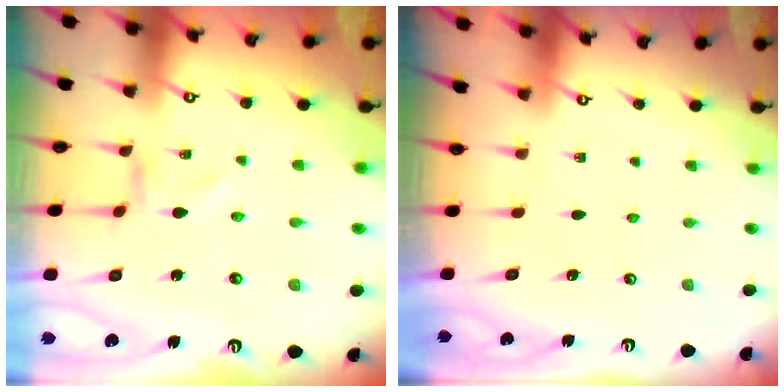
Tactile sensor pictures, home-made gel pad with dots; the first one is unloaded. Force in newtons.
{"total": 0.0}